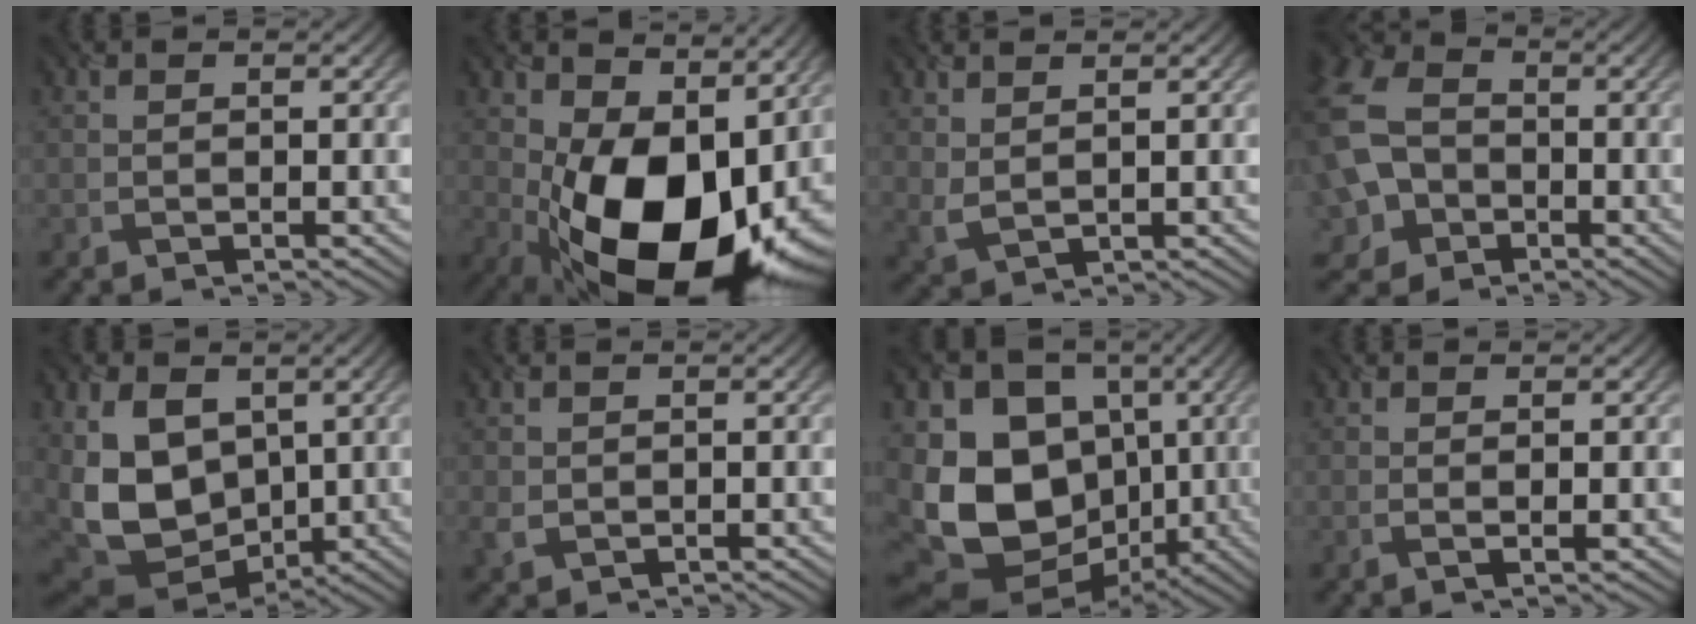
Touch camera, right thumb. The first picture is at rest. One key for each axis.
{"total": 18.5, "fx": -0.1, "fy": 11.5, "fz": 14.4, "tx": -0.247, "ty": -0.040, "tz": 0.014}
{"total": 2.5, "fx": 1.6, "fy": 1.1, "fz": 1.5, "tx": -0.045, "ty": -0.001, "tz": 0.038}
{"total": 13.4, "fx": -2.6, "fy": 10.7, "fz": 7.7, "tx": -0.220, "ty": -0.031, "tz": -0.055}
{"total": 13.0, "fx": 1.1, "fy": 9.3, "fz": 9.0, "tx": -0.228, "ty": -0.024, "tz": 0.023}
{"total": 1.7, "fx": 0.0, "fy": 1.5, "fz": 0.8, "tx": -0.023, "ty": -0.006, "tz": 0.002}
{"total": 14.6, "fx": -1.3, "fy": 11.5, "fz": 8.9, "tx": -0.193, "ty": -0.019, "tz": -0.025}
{"total": 1.4, "fx": 0.3, "fy": 0.2, "fz": 1.4, "tx": -0.028, "ty": 0.002, "tz": 0.003}